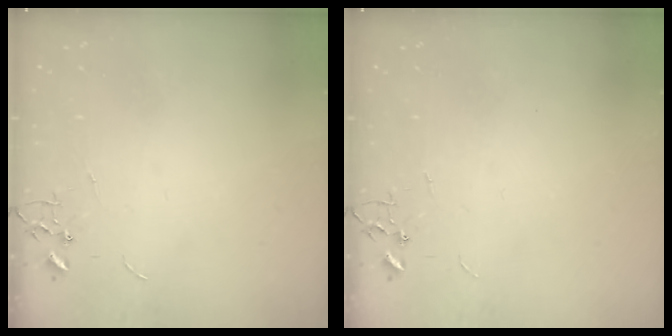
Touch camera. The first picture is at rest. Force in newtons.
{"total": 0.0}